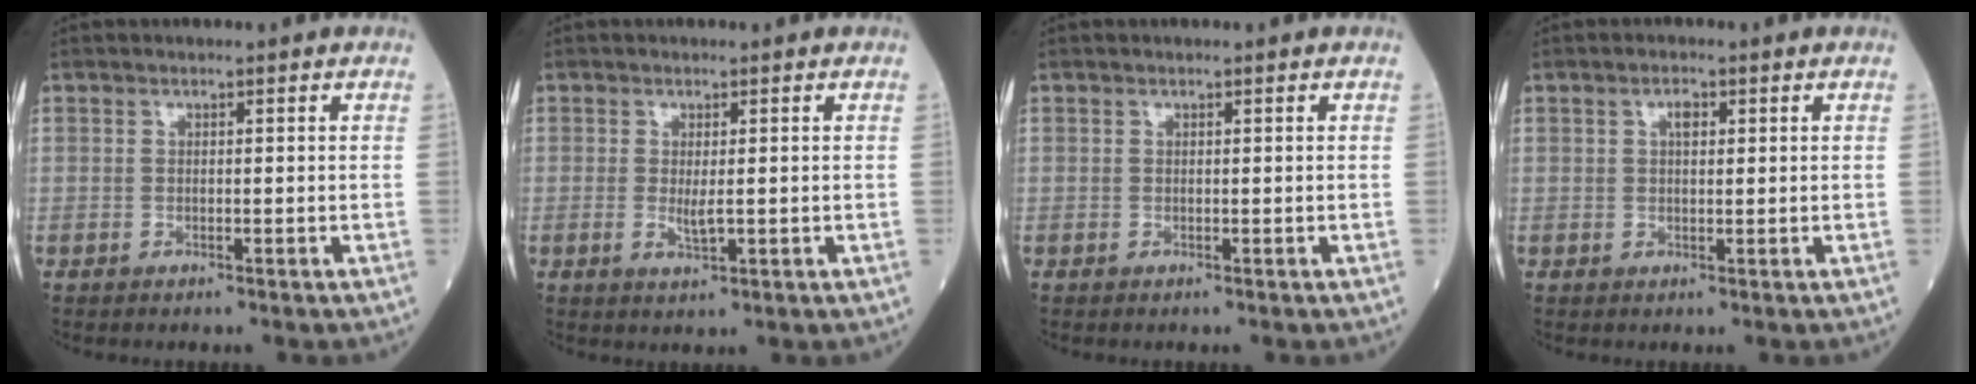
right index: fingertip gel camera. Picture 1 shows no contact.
{"total": 2.4, "force": [-0.2, 0.6, 2.3], "torque": [-0.047, -0.005, -0.001]}
{"total": 0.0}
{"total": 1.7, "force": [0.6, 0.8, 1.4], "torque": [-0.025, 0.003, 0.009]}